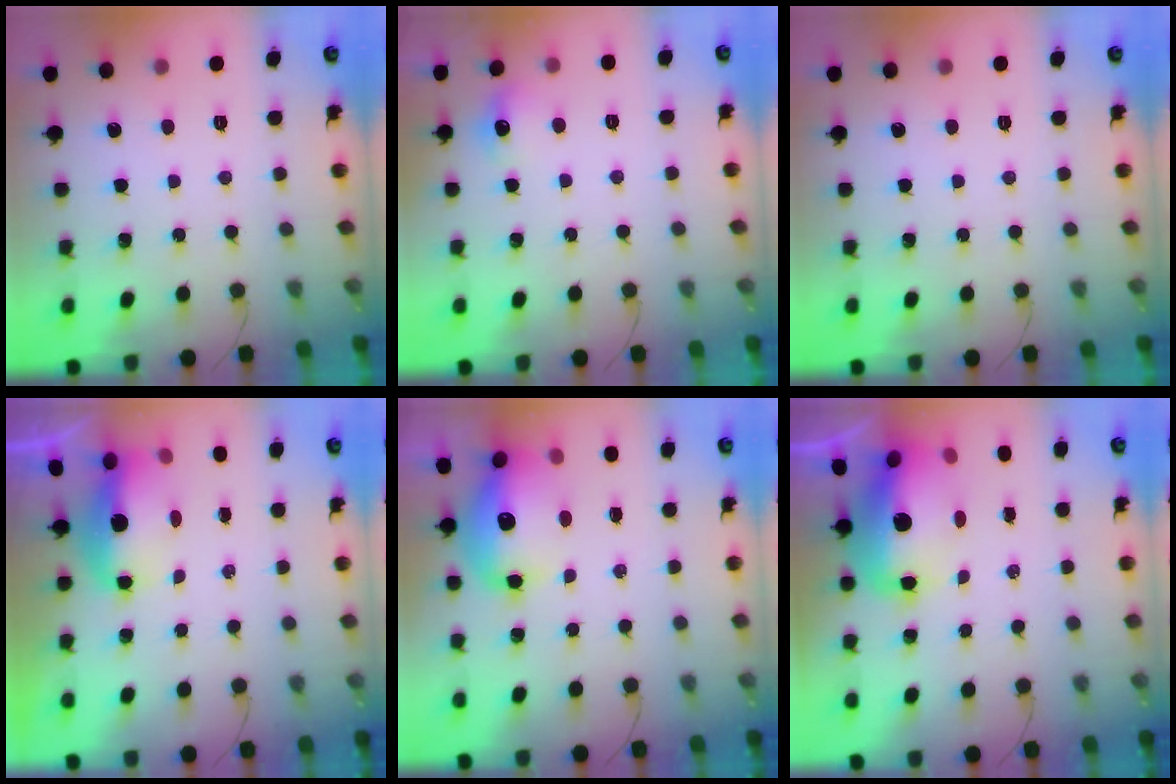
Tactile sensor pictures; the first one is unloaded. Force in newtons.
{"total": 6.3, "press": 6.3, "slide": 0.9}
{"total": 0.0}
{"total": 9.0, "press": 7.7, "slide": 4.7}
{"total": 13.6, "press": 13.3, "slide": 3.0}
{"total": 15.6, "press": 15.2, "slide": 3.5}